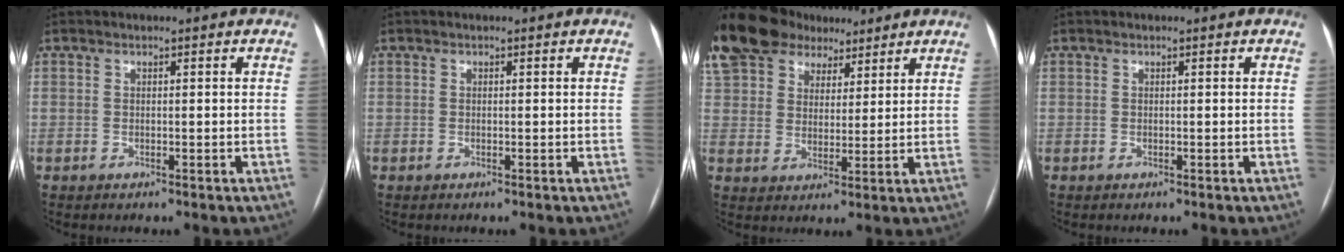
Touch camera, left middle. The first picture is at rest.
{"total": 0.0}
{"total": 19.6, "force": [13.8, 11.4, 7.9], "torque": [-0.204, 0.063, 0.249]}
{"total": 0.0}